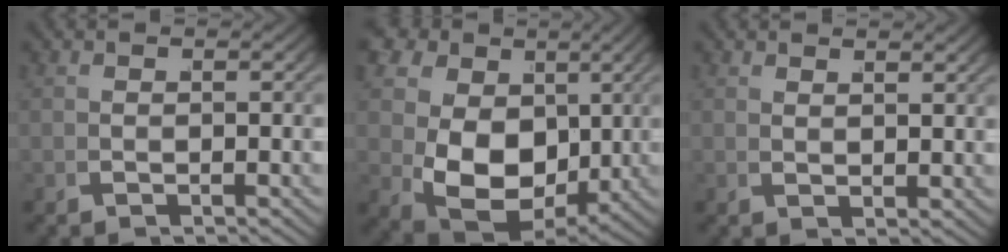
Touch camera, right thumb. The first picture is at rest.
{"total": 13.9, "force": [0.4, 10.6, 8.9], "torque": [-0.198, -0.071, 0.031]}
{"total": 1.5, "force": [1.5, 0.0, 0.3], "torque": [0.001, 0.001, 0.030]}